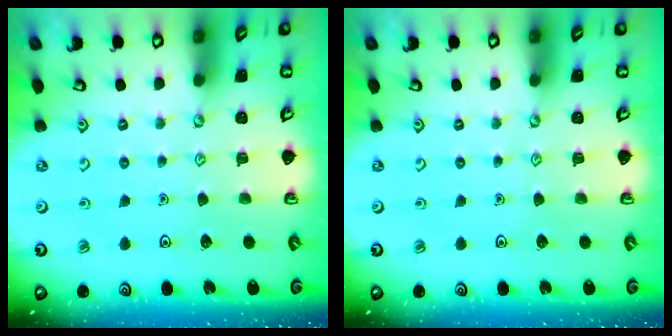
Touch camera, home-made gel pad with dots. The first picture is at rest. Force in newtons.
{"total": 0.0}